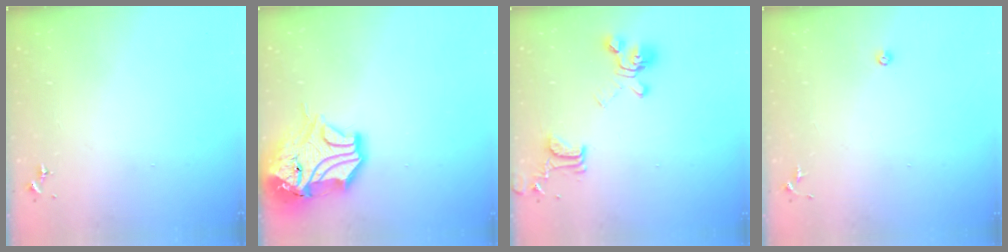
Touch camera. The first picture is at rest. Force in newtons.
{"total": 17.4, "press": 17.2, "slide": 2.4}
{"total": 16.2, "press": 16.2, "slide": 1.7}
{"total": 3.5, "press": 3.4, "slide": 0.7}